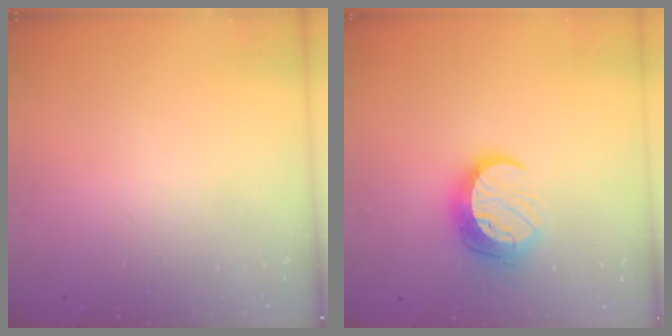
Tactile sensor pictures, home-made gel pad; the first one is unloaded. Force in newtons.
{"total": 11.9, "press": 11.8, "slide": 1.0}